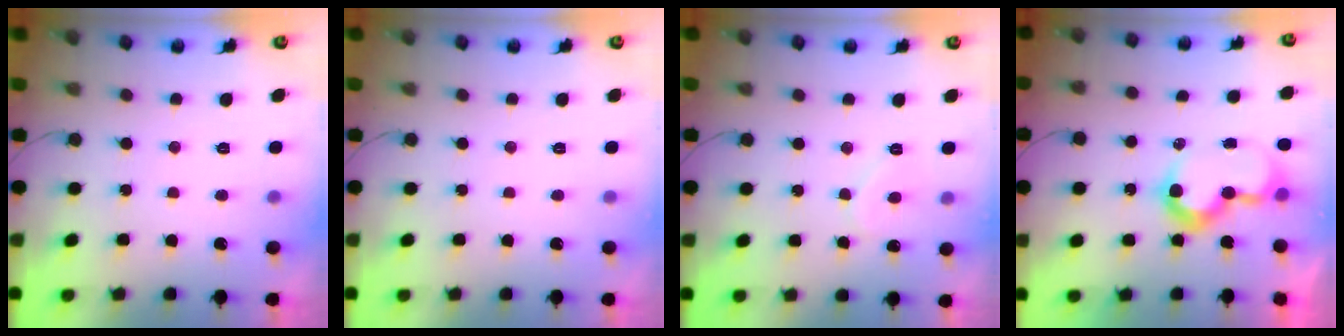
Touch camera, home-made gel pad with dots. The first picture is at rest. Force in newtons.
{"total": 0.0}
{"total": 5.9, "press": 5.9, "slide": 0.6}
{"total": 10.4, "press": 10.4, "slide": 0.5}